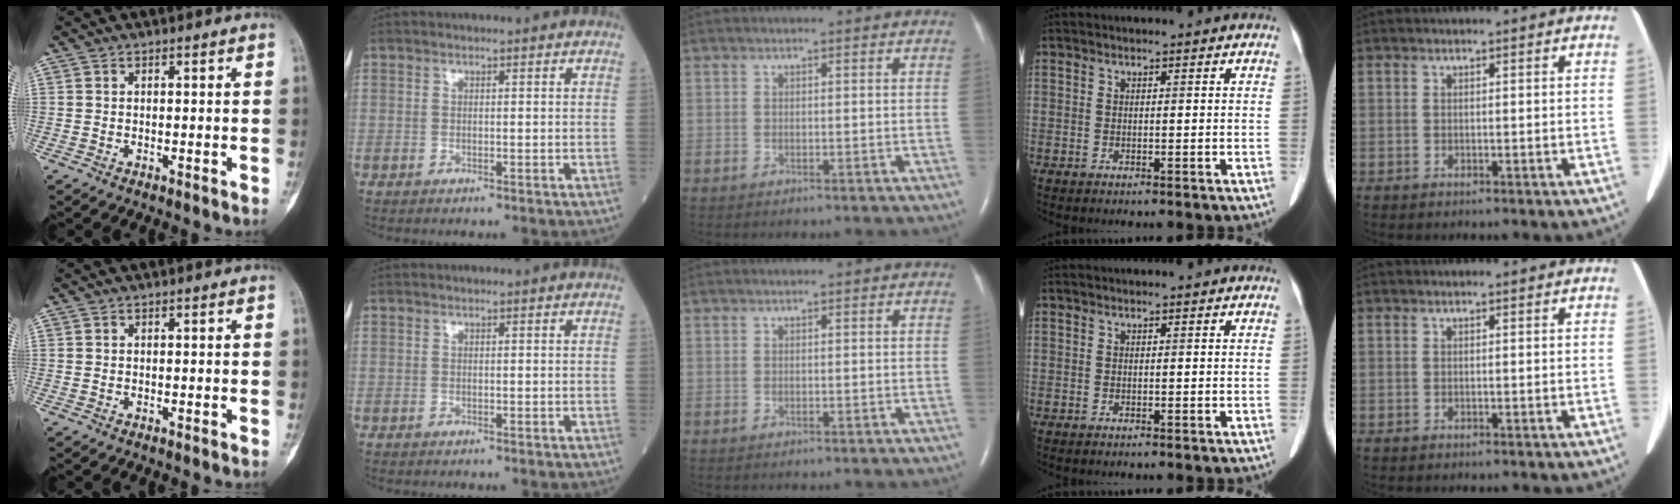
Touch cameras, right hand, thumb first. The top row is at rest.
{}